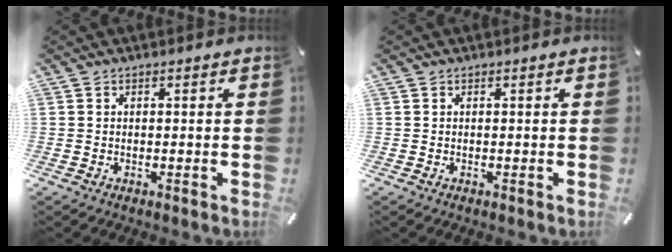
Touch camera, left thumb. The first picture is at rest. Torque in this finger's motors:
{"motor_torque": [0.00, 0.00, 0.00, 0.00, 0.00]}